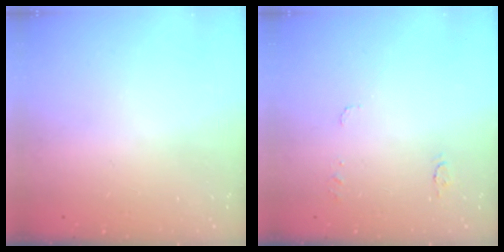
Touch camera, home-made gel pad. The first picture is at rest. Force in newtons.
{"total": 5.2, "press": 5.1, "slide": 0.5}